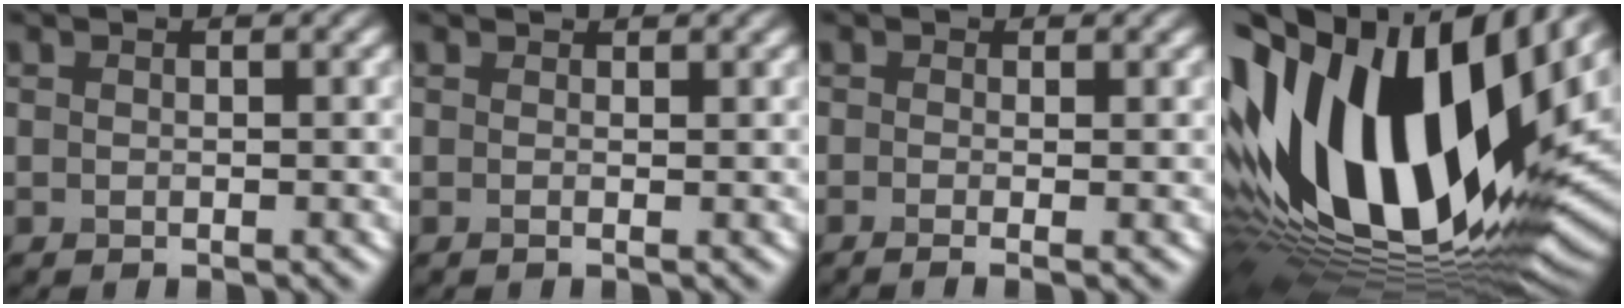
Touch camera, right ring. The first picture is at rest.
{"total": 1.1, "force": [0.8, 0.2, 0.7], "torque": [-0.023, -0.009, 0.000]}
{"total": 2.0, "force": [-0.1, 0.9, 1.8], "torque": [-0.031, -0.007, -0.013]}
{"total": 19.5, "force": [1.6, 10.9, 16.1], "torque": [-0.304, 0.017, 0.010]}